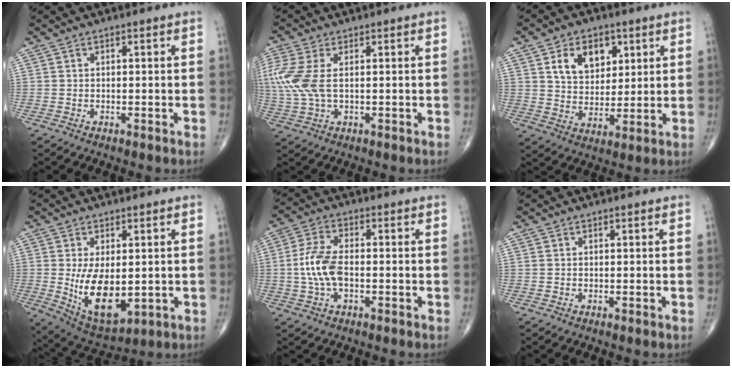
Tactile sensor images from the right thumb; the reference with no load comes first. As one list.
[{"total": 9.0, "force": [1.2, 4.5, 7.6], "torque": [-0.217, 0.008, 0.029]}, {"total": 10.2, "force": [4.2, 7.0, 6.0], "torque": [-0.065, -0.021, 0.076]}, {"total": 12.4, "force": [-0.9, 6.5, 10.6], "torque": [-0.171, -0.020, 0.008]}, {"total": 8.2, "force": [-1.0, 4.2, 7.0], "torque": [-0.158, 0.017, -0.020]}, {"total": 0.0}]